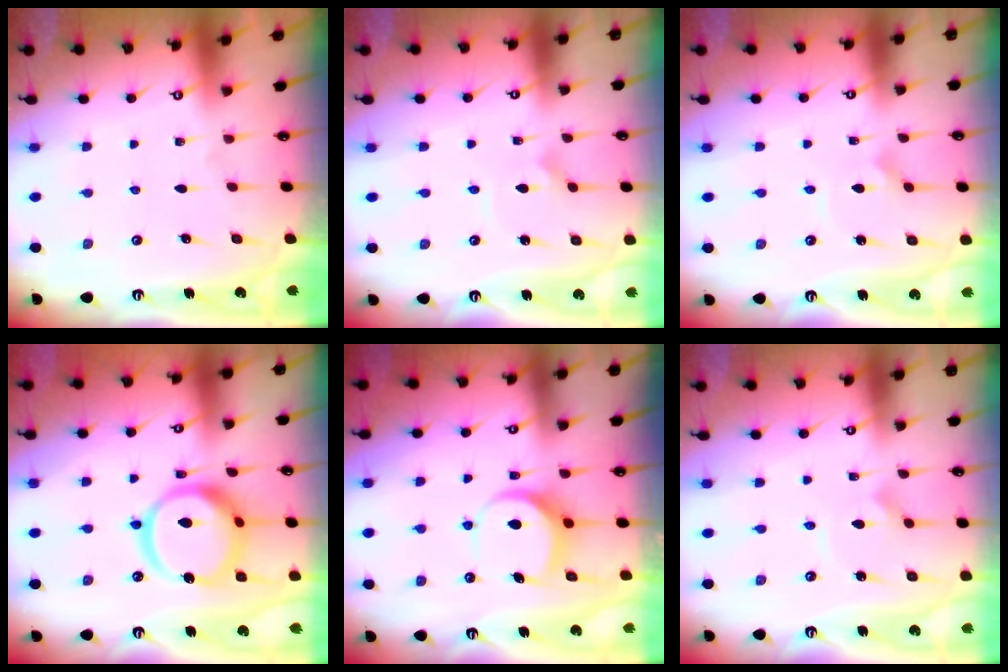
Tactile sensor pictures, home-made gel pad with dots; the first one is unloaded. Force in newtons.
{"total": 2.9, "press": 2.9, "slide": 0.0}
{"total": 2.9, "press": 2.9, "slide": 0.0}
{"total": 17.5, "press": 17.4, "slide": 2.2}
{"total": 7.9, "press": 7.9, "slide": 0.3}
{"total": 2.2, "press": 2.2, "slide": 0.1}